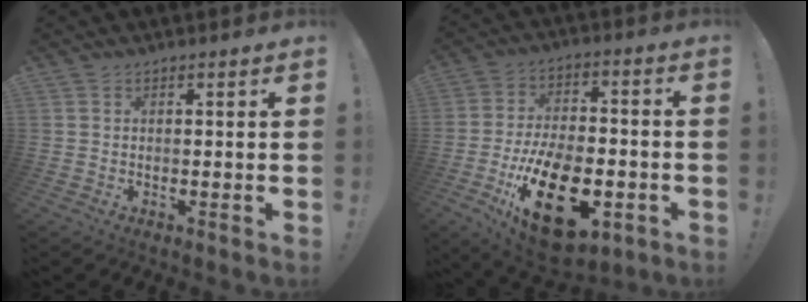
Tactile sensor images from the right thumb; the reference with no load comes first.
{"total": 24.1, "force": [-9.4, 13.3, 17.8], "torque": [-0.296, 0.055, -0.143]}